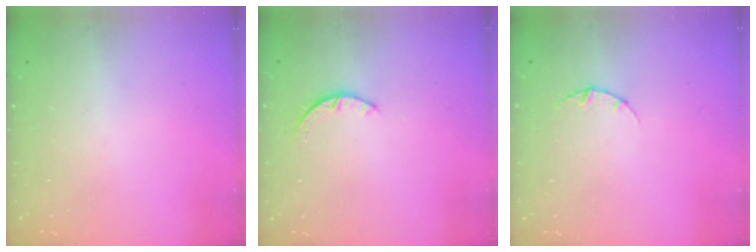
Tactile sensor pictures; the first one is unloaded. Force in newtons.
{"total": 2.4, "press": 2.4, "slide": 0.3}
{"total": 2.8, "press": 2.8, "slide": 0.4}